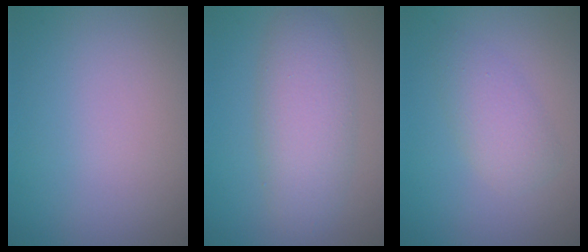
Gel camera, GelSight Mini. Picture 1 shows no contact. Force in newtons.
{"total": 4.7, "press": 4.7, "slide": 0.1}
{"total": 2.7, "press": 2.7, "slide": 0.1}